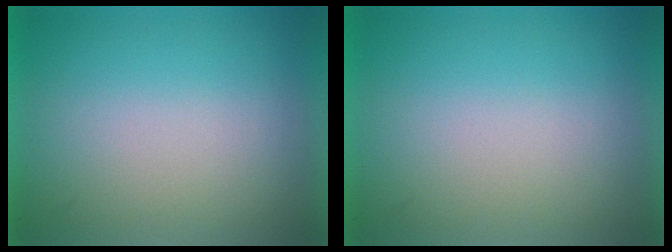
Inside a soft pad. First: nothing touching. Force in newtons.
{"total": 1.2}